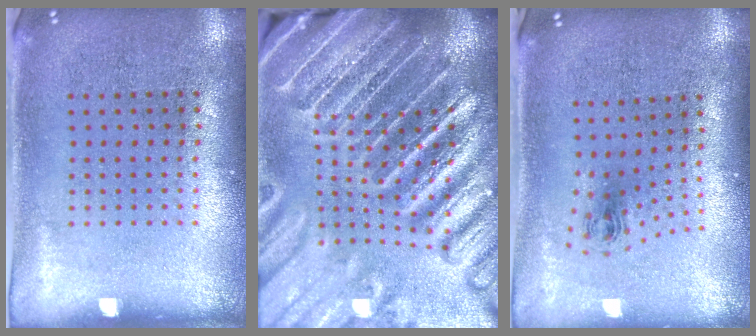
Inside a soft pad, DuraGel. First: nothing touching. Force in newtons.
{"total": 5.4, "press": 4.8, "slide": 2.7}
{"total": 0.8, "press": 0.4, "slide": 0.8}